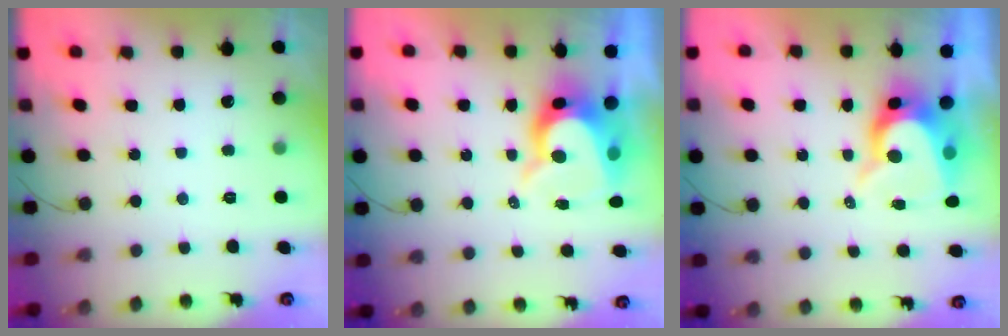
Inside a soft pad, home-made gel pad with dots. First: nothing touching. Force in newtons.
{"total": 9.6, "press": 9.5, "slide": 0.8}
{"total": 10.1, "press": 10.0, "slide": 1.0}